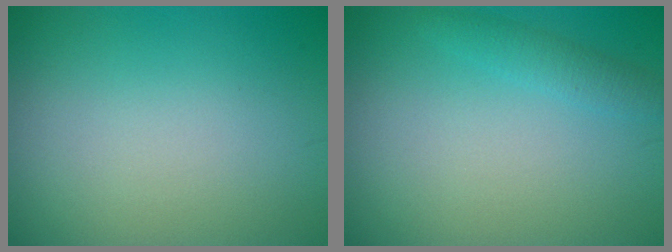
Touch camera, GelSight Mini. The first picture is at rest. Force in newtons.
{"total": 1.6, "press": 1.6, "slide": 0.1}